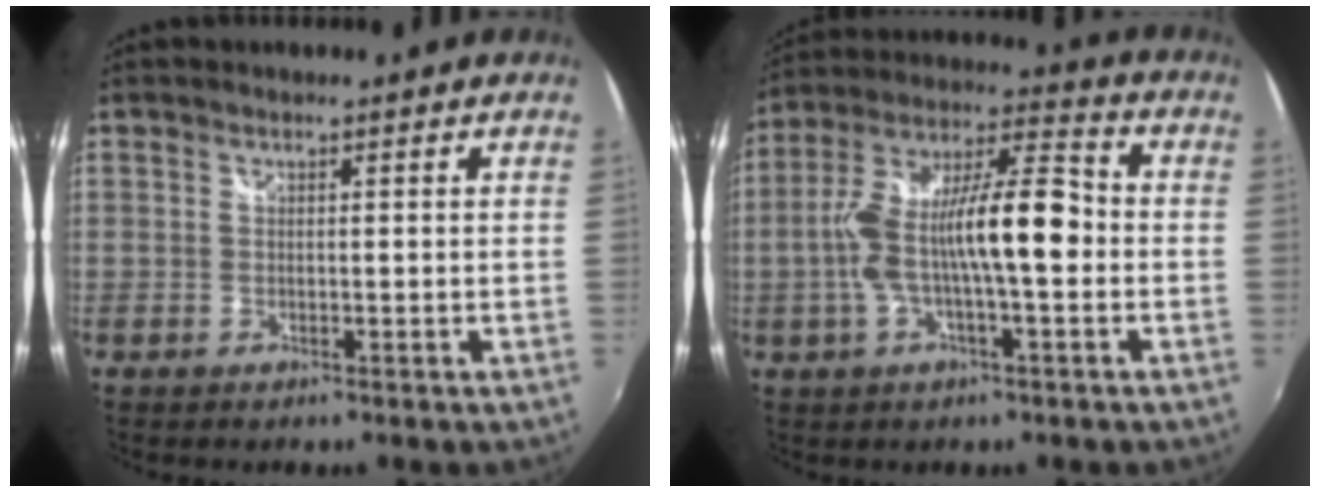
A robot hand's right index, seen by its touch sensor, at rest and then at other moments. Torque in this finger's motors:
{"motor_torque": [1.86, -0.28, 0.75, 0.21]}